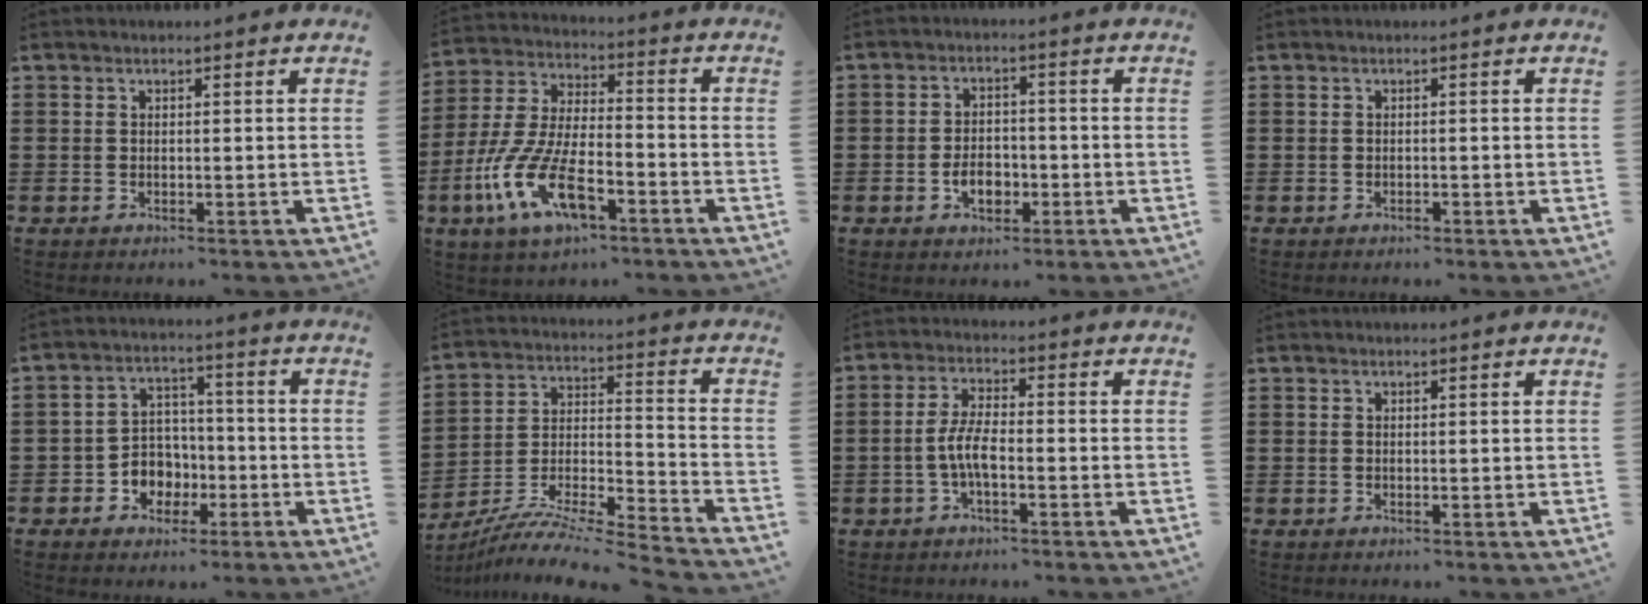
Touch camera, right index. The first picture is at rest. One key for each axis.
{"total": 12.2, "fx": -5.9, "fy": 4.7, "fz": 9.6, "tx": -0.230, "ty": -0.008, "tz": -0.115}
{"total": 4.3, "fx": -1.5, "fy": 2.8, "fz": 2.8, "tx": -0.046, "ty": 0.002, "tz": -0.029}
{"total": 0.5, "fx": -0.5, "fy": 0.1, "fz": 0.2, "tx": -0.006, "ty": -0.004, "tz": -0.009}
{"total": 5.5, "fx": -2.1, "fy": 4.9, "fz": 1.5, "tx": -0.039, "ty": 0.016, "tz": -0.038}
{"total": 8.3, "fx": -7.8, "fy": 0.2, "fz": 3.0, "tx": -0.051, "ty": -0.004, "tz": -0.158}
{"total": 4.9, "fx": -1.5, "fy": 1.4, "fz": 4.4, "tx": -0.105, "ty": -0.004, "tz": -0.036}
{"total": 0.0}